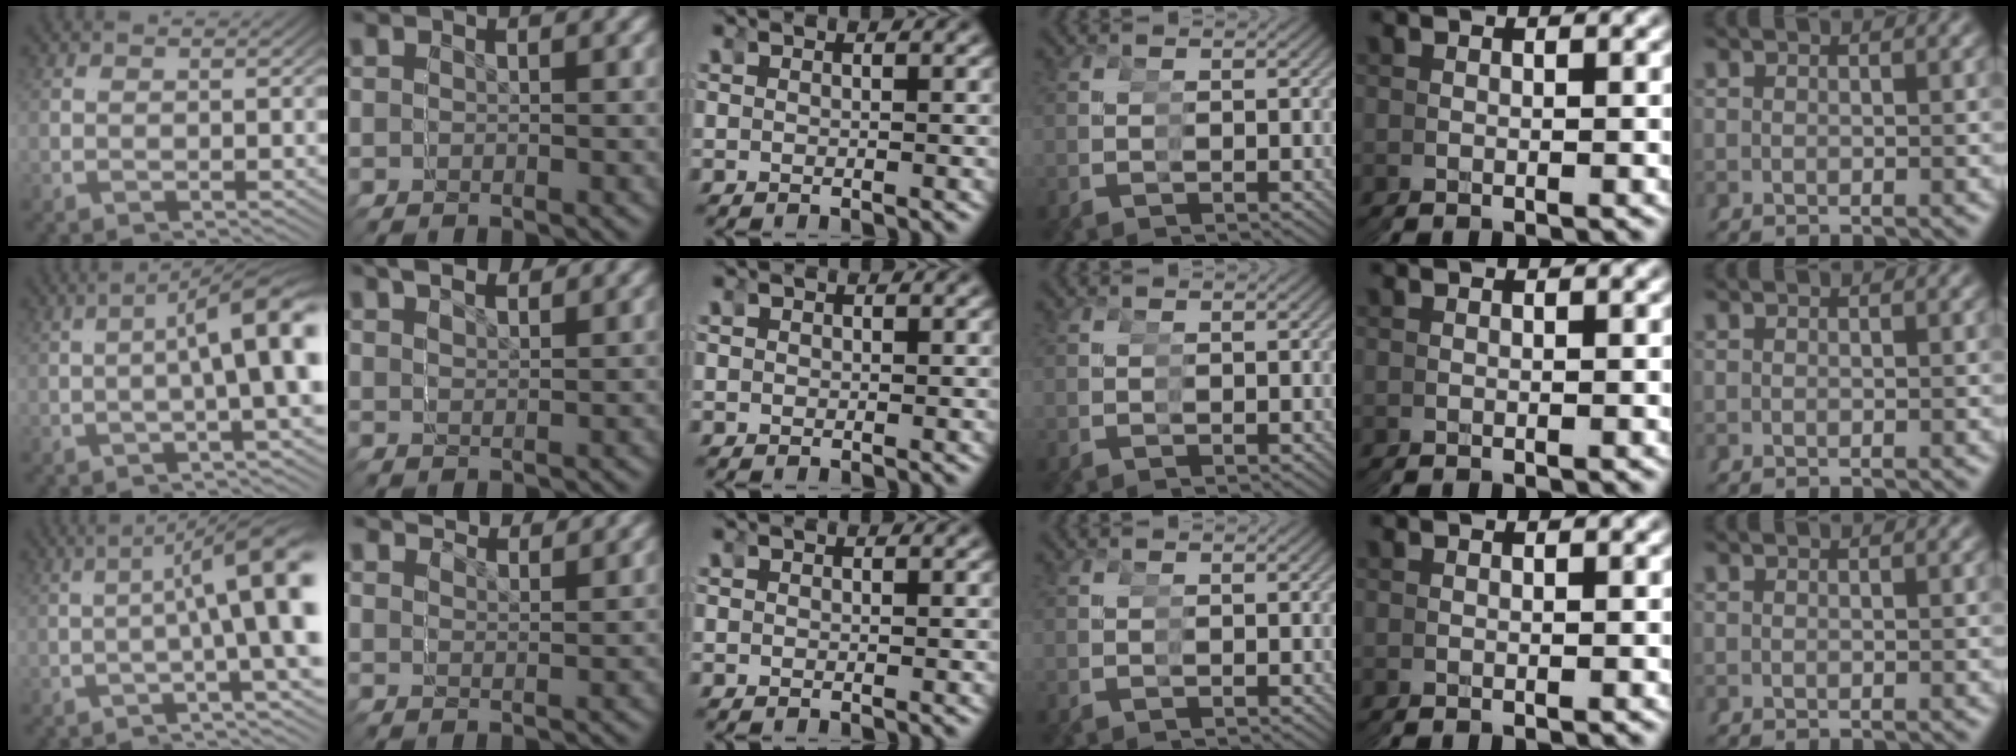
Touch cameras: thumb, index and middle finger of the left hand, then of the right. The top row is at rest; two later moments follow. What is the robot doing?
{"motion": "grasp_and_lifting", "object": "tape"}